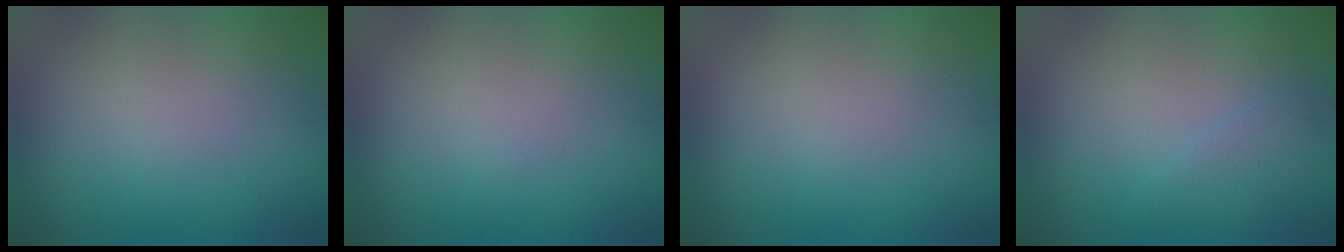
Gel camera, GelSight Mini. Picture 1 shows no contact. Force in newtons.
{"total": 0.0}
{"total": 0.0}
{"total": 1.5, "press": 1.5, "slide": 0.1}